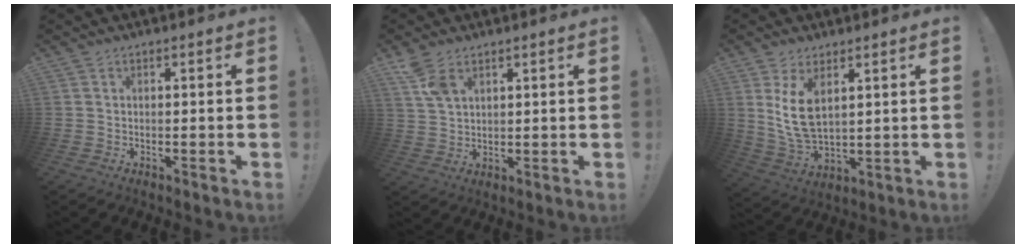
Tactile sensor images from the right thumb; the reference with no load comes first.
{"total": 6.5, "force": [3.9, 3.3, 3.9], "torque": [-0.059, -0.020, 0.075]}
{"total": 10.0, "force": [4.1, 5.3, 7.4], "torque": [-0.146, -0.021, 0.074]}